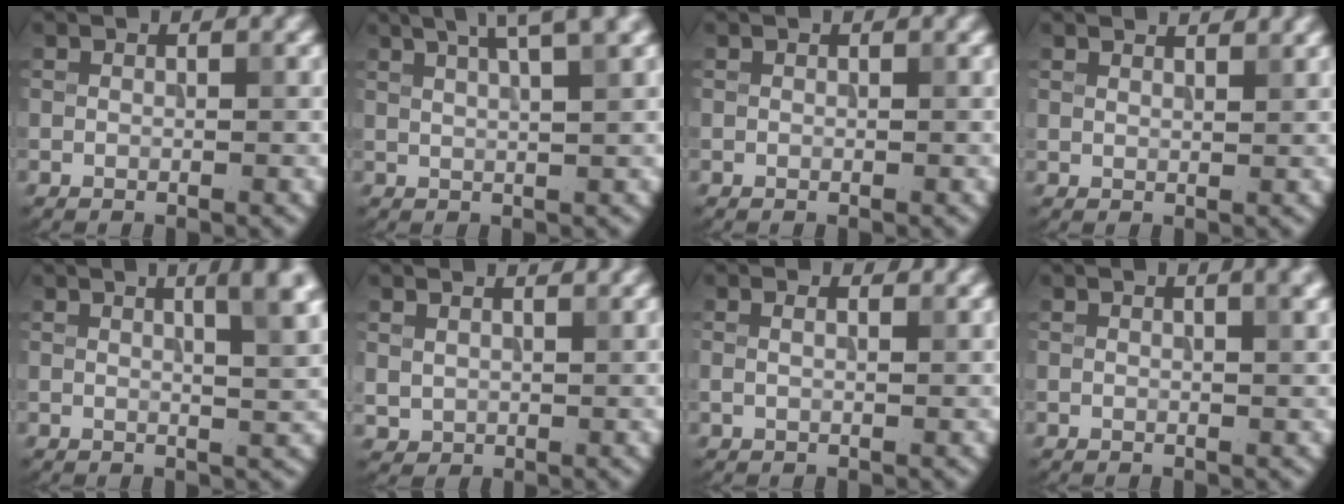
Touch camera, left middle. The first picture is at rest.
{"total": 6.1, "force": [3.8, 1.8, 4.5], "torque": [-0.043, 0.033, 0.027]}
{"total": 0.0}
{"total": 2.1, "force": [2.0, 0.3, 0.5], "torque": [-0.013, 0.002, 0.029]}
{"total": 5.2, "force": [2.3, 1.5, 4.4], "torque": [-0.036, 0.014, 0.018]}
{"total": 2.4, "force": [1.9, 1.3, 0.9], "torque": [-0.026, 0.003, 0.035]}
{"total": 2.3, "force": [1.4, 1.0, 1.6], "torque": [-0.015, 0.002, -0.002]}
{"total": 2.1, "force": [1.0, 0.7, 1.7], "torque": [-0.011, 0.005, 0.009]}